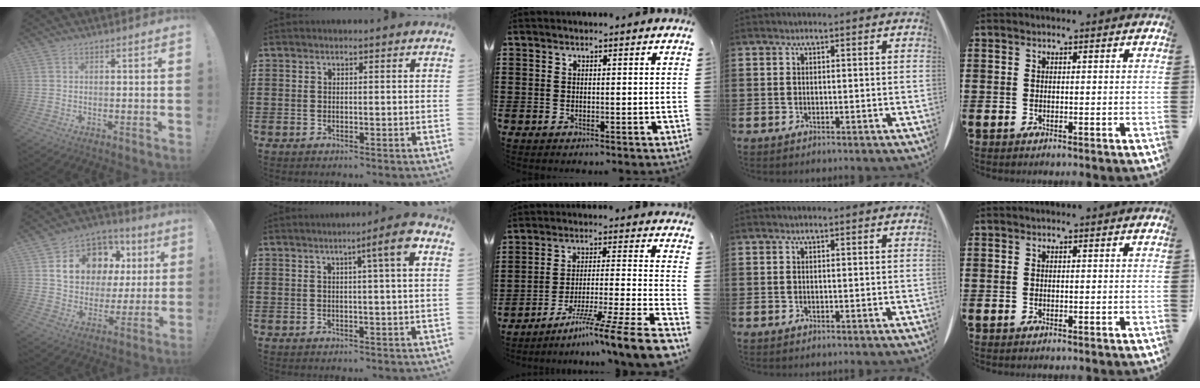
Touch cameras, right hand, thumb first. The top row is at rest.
{"thumb": {"total": 15.9, "force": [6.0, 12.2, 8.2], "torque": [-0.125, -0.030, 0.131]}, "index": {"total": 5.2, "force": [1.7, -0.3, 4.9], "torque": [-0.081, -0.009, 0.020]}, "middle": {"total": 9.3, "force": [-7.2, -1.1, 5.7], "torque": [-0.085, -0.008, -0.145]}}